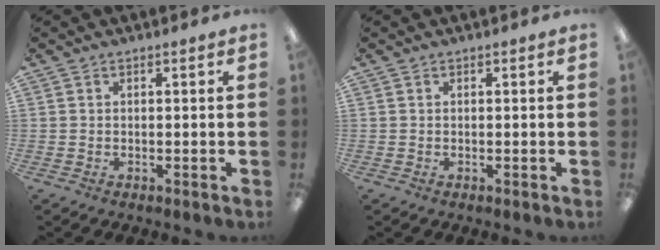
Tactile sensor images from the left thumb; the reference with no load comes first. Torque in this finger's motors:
{"motor_torque": [0.00, 0.00, 0.04, 0.04, 0.00]}